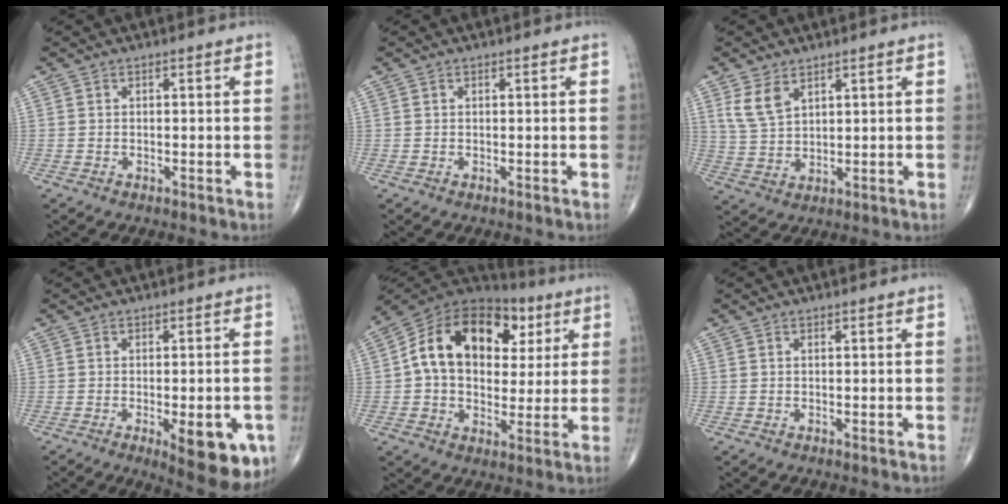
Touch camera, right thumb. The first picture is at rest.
{"total": 0.0}
{"total": 5.6, "force": [3.3, 3.0, 3.4], "torque": [-0.061, -0.014, 0.075]}
{"total": 12.4, "force": [-4.3, 4.4, 10.8], "torque": [-0.113, -0.004, -0.042]}
{"total": 21.1, "force": [5.1, 14.2, 14.8], "torque": [-0.217, 0.020, 0.077]}
{"total": 0.0}